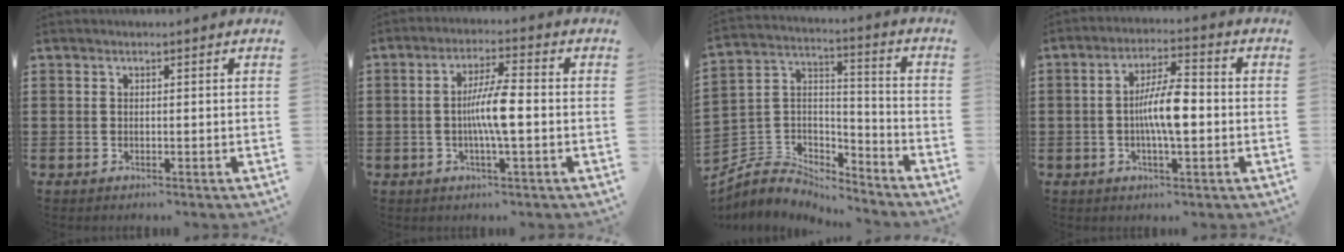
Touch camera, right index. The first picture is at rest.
{"total": 6.7, "force": [-0.8, 1.0, 6.6], "torque": [-0.122, 0.000, -0.020]}
{"total": 5.7, "force": [-5.2, 2.2, 0.2], "torque": [-0.027, -0.008, -0.110]}
{"total": 7.6, "force": [-0.9, 2.0, 7.3], "torque": [-0.142, 0.003, -0.022]}